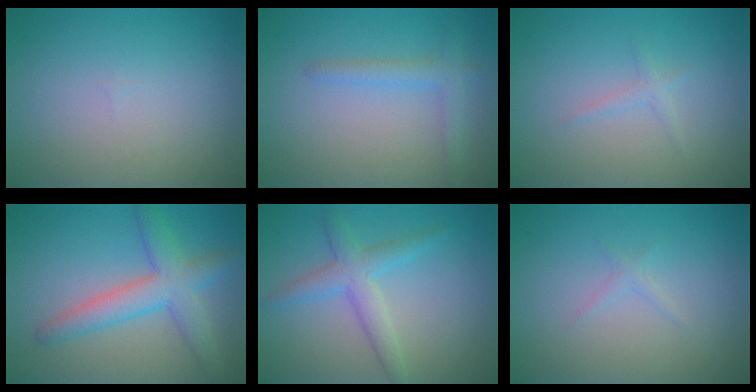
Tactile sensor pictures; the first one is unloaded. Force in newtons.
{"total": 2.1, "press": 2.1, "slide": 0.1}
{"total": 0.9, "press": 0.9, "slide": 0.0}
{"total": 4.8, "press": 4.8, "slide": 0.2}
{"total": 3.2, "press": 3.2, "slide": 0.1}
{"total": 0.7, "press": 0.7, "slide": 0.0}